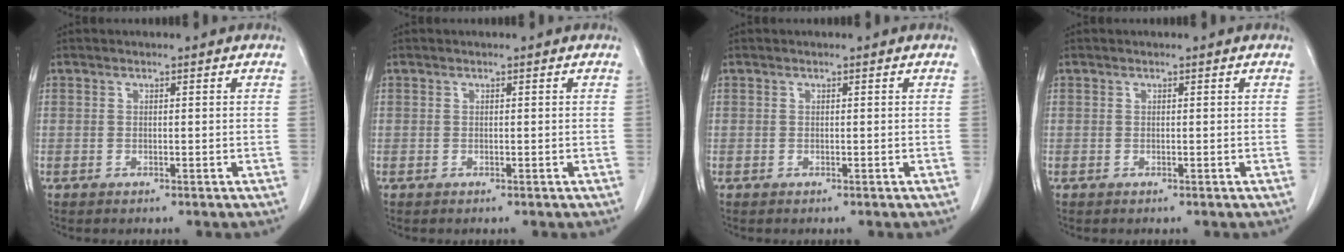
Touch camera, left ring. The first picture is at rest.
{"total": 0.0}
{"total": 0.0}
{"total": 0.0}